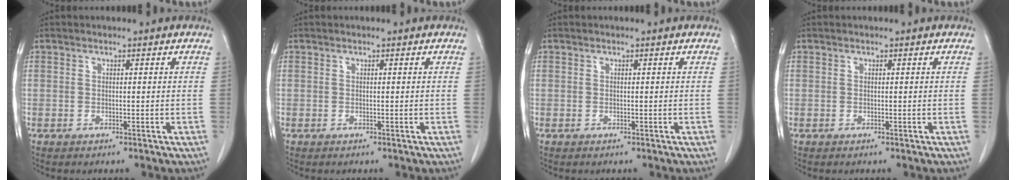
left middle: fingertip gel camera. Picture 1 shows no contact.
{"total": 0.0}
{"total": 0.0}
{"total": 0.0}